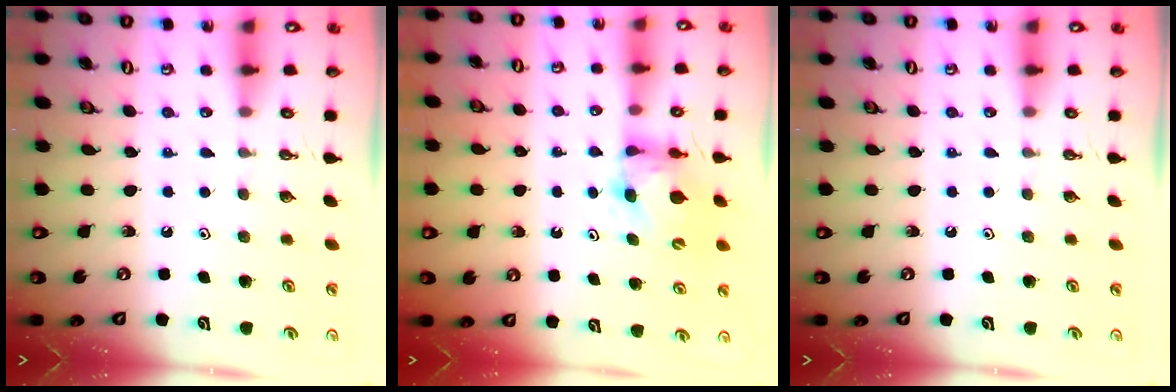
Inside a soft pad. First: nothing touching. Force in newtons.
{"total": 6.3, "press": 6.2, "slide": 0.6}
{"total": 0.0}